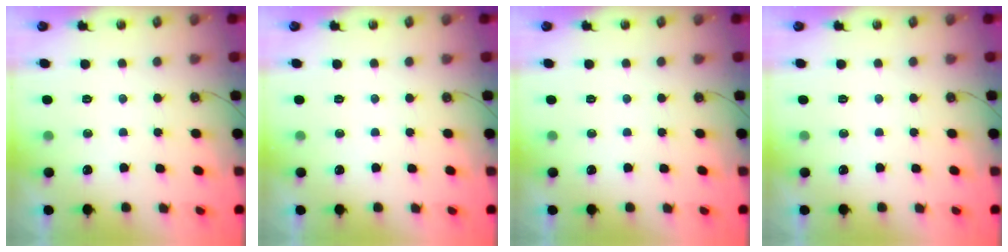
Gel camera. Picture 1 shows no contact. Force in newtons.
{"total": 0.0}
{"total": 0.0}
{"total": 0.0}